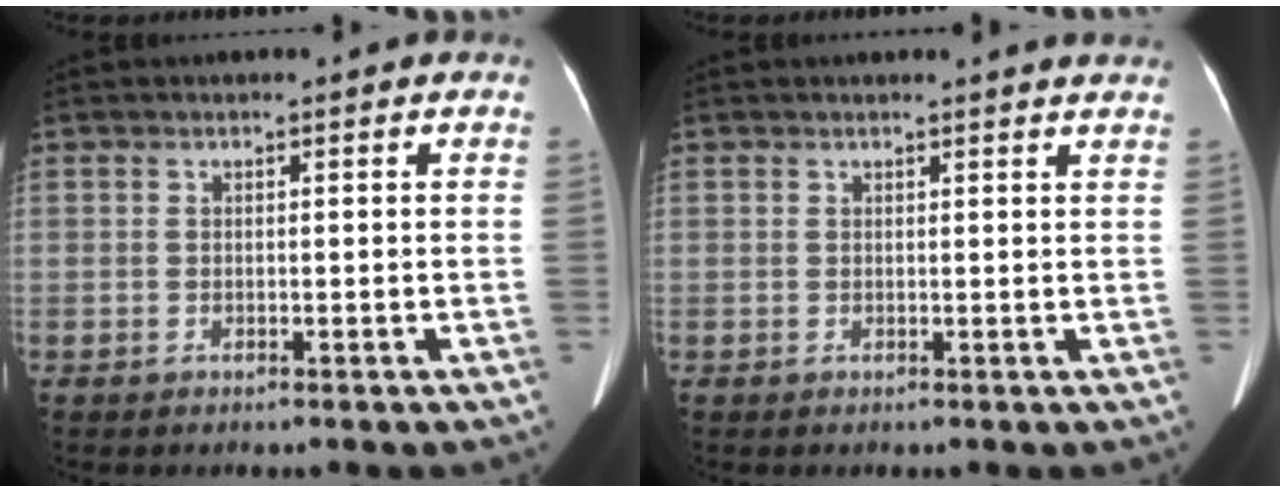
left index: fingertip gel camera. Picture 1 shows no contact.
{"total": 3.9, "force": [3.8, 0.4, 0.9], "torque": [-0.011, 0.003, 0.030]}